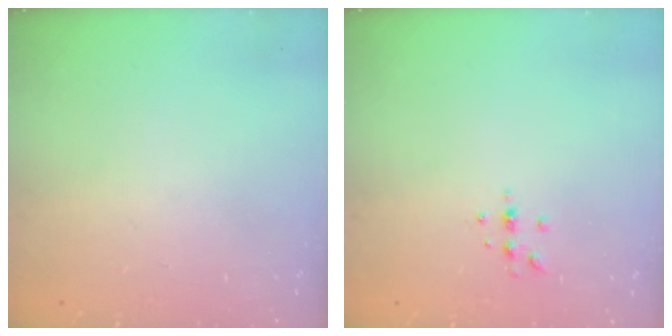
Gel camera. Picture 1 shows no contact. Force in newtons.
{"total": 4.1, "press": 3.7, "slide": 1.7}